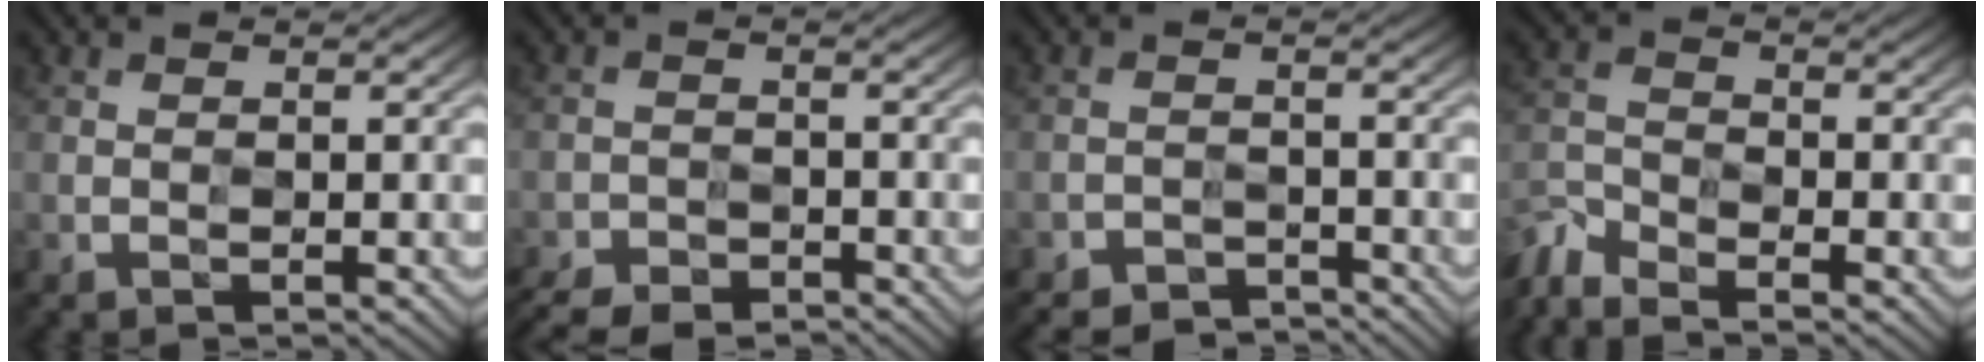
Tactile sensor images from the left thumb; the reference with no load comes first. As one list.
[{"total": 5.2, "force": [-4.4, 2.0, 1.7], "torque": [-0.040, -0.018, -0.080]}, {"total": 3.0, "force": [-2.9, 0.1, -0.5], "torque": [0.003, 0.003, -0.058]}, {"total": 6.6, "force": [-5.6, 2.3, 2.5], "torque": [-0.067, -0.020, -0.120]}]